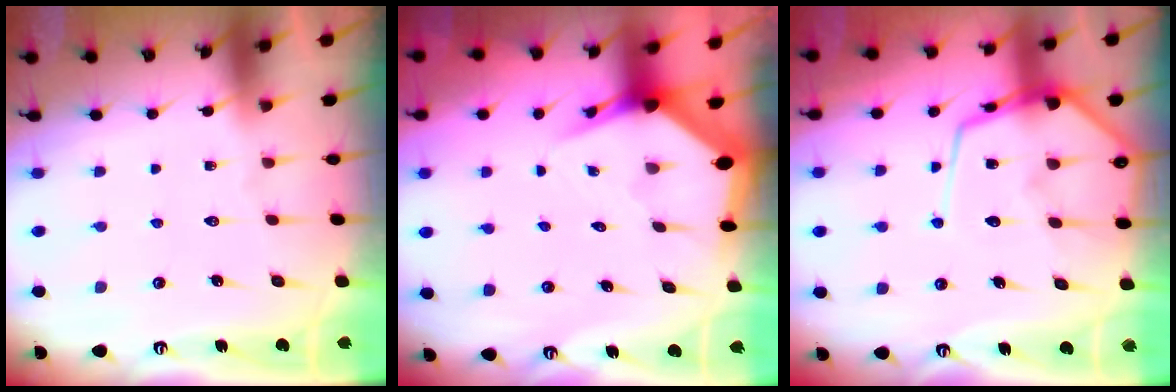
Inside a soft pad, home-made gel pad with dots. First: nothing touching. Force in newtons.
{"total": 3.8, "press": 3.7, "slide": 0.5}
{"total": 14.0, "press": 14.0, "slide": 1.4}